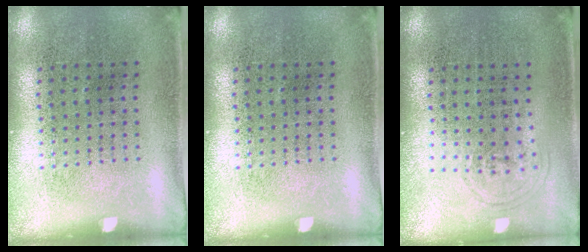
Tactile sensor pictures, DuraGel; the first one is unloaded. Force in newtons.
{"total": 0.0}
{"total": 0.6, "press": 0.5, "slide": 0.3}